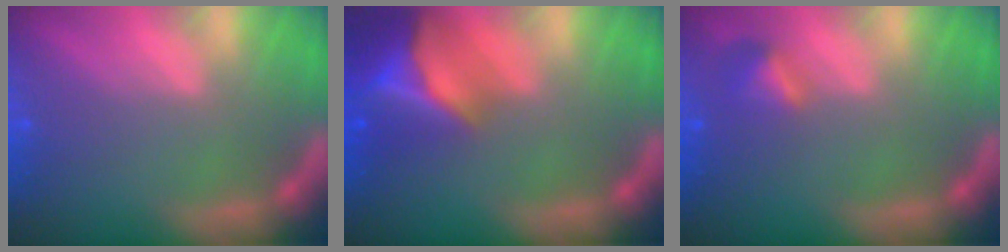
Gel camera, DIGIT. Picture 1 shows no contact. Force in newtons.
{"total": 10.0}
{"total": 1.9}